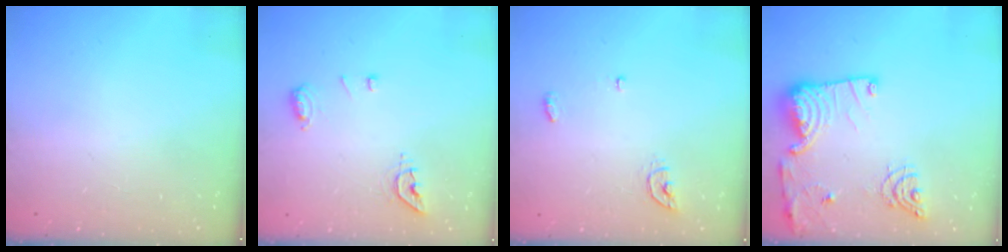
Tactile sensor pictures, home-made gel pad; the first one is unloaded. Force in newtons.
{"total": 7.2, "press": 7.1, "slide": 0.9}
{"total": 4.5, "press": 4.5, "slide": 0.3}
{"total": 17.5, "press": 17.4, "slide": 1.6}